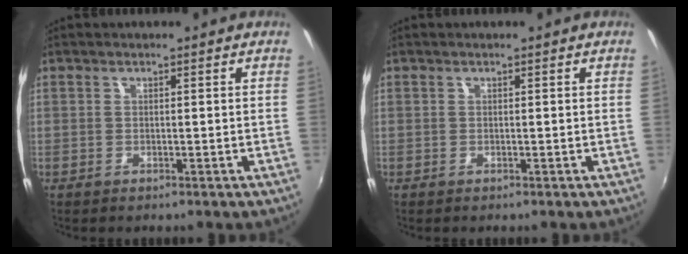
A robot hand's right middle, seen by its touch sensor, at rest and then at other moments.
{"total": 0.0}